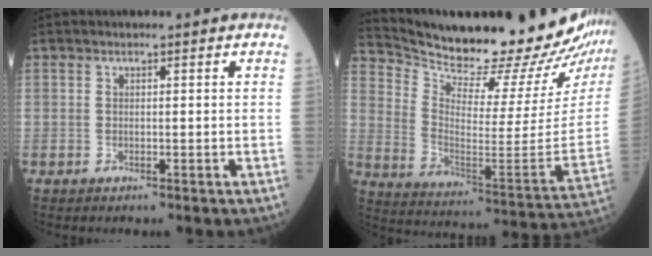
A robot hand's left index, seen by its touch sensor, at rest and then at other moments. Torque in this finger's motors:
{"motor_torque": [0.95, -1.19, 0.18, 0.05]}